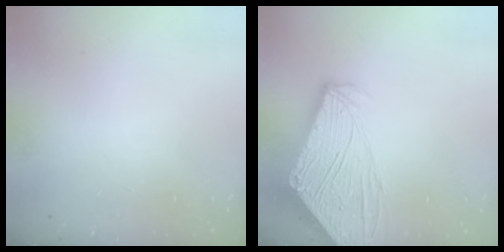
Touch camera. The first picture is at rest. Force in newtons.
{"total": 13.1, "press": 13.0, "slide": 1.8}